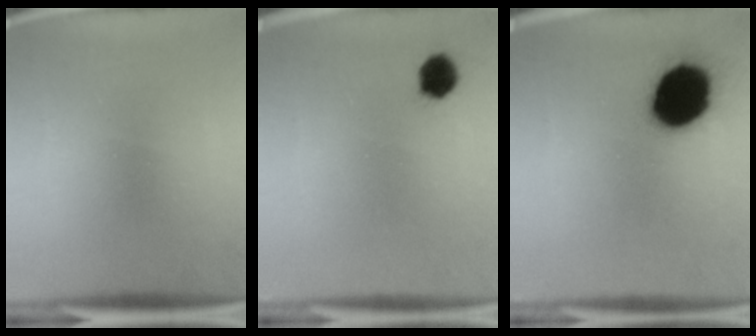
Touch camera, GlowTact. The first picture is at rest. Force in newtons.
{"total": 4.3}
{"total": 18.0}